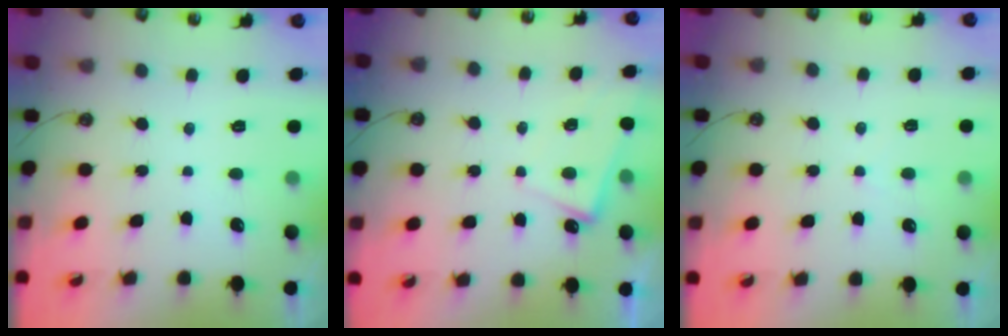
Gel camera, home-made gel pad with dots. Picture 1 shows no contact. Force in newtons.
{"total": 4.2, "press": 4.1, "slide": 0.3}
{"total": 3.0, "press": 2.9, "slide": 0.4}